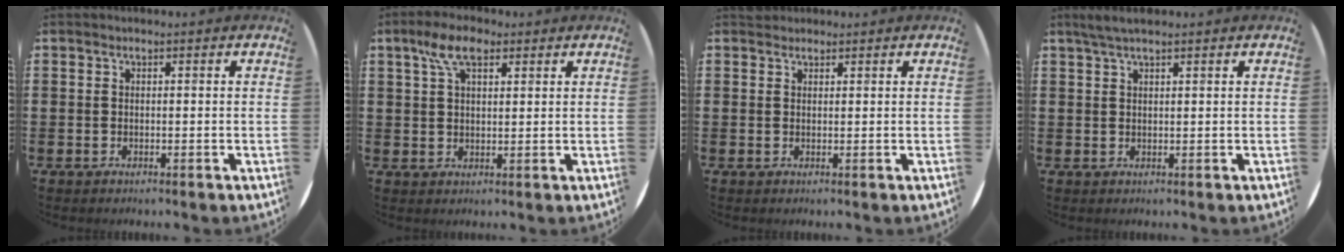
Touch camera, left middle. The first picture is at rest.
{"total": 6.0, "force": [3.6, 2.8, 3.9], "torque": [-0.078, 0.008, 0.064]}
{"total": 0.9, "force": [0.9, 0.3, -0.1], "torque": [0.008, -0.001, 0.016]}
{"total": 2.1, "force": [1.6, 0.2, 1.2], "torque": [-0.026, 0.003, 0.030]}